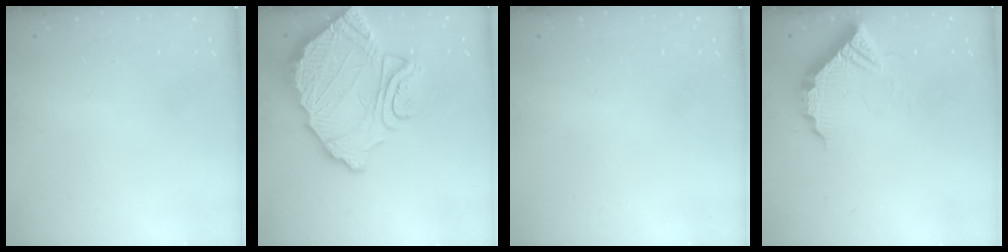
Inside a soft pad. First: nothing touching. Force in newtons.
{"total": 17.7, "press": 17.6, "slide": 1.5}
{"total": 0.0}
{"total": 10.1, "press": 10.1, "slide": 0.7}